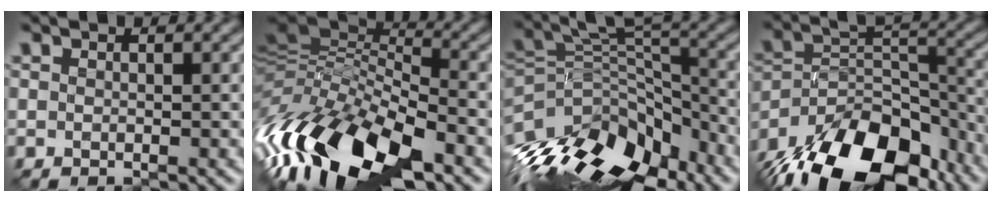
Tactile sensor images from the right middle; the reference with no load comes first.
{"total": 14.6, "force": [-7.5, 5.8, 11.1], "torque": [-0.233, 0.012, -0.141]}
{"total": 12.0, "force": [-7.9, 6.0, 6.7], "torque": [-0.136, 0.013, -0.143]}
{"total": 16.2, "force": [-12.0, 7.5, 7.9], "torque": [-0.166, -0.006, -0.189]}